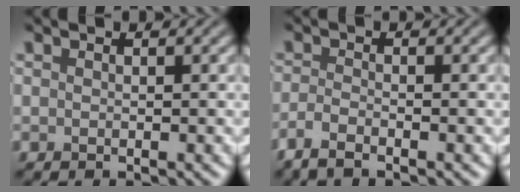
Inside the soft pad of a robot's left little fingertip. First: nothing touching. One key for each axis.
{"total": 2.1, "fx": -1.6, "fy": 0.4, "fz": 1.2, "tx": -0.028, "ty": -0.006, "tz": -0.040}